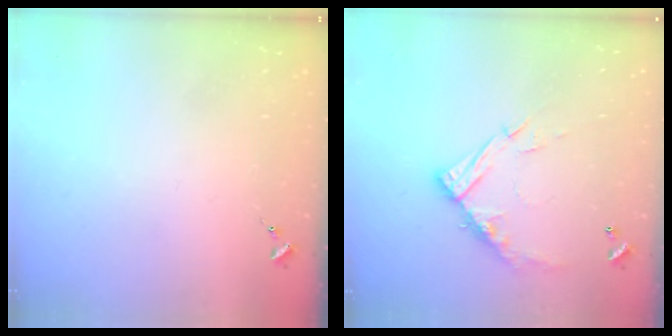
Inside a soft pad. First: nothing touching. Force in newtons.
{"total": 13.3, "press": 13.2, "slide": 1.2}